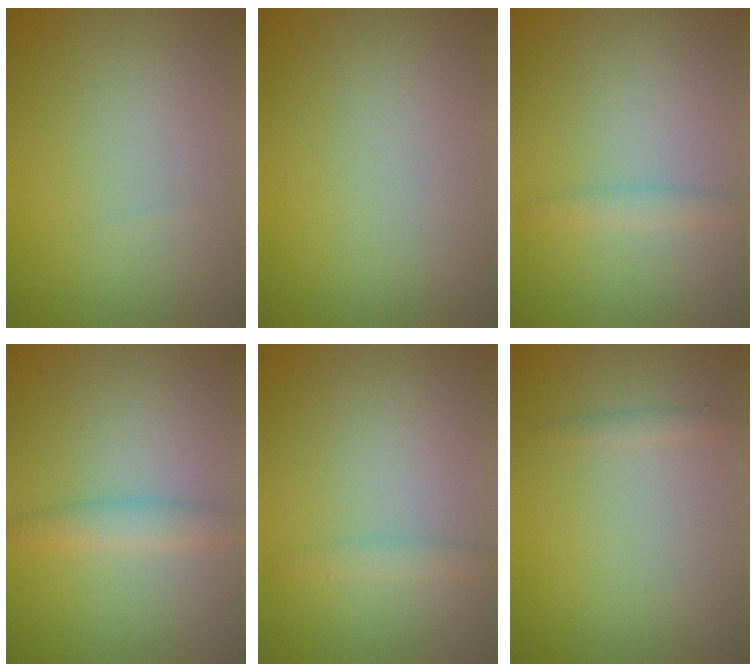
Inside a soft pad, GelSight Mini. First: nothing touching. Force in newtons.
{"total": 0.0}
{"total": 1.3, "press": 1.3, "slide": 0.1}
{"total": 2.1, "press": 2.1, "slide": 0.0}
{"total": 1.3, "press": 1.3, "slide": 0.1}
{"total": 0.6, "press": 0.6, "slide": 0.0}